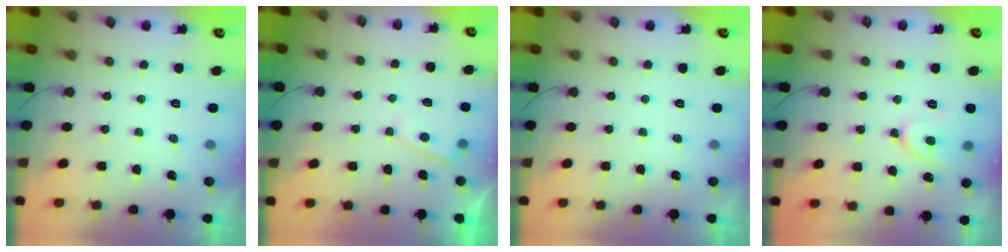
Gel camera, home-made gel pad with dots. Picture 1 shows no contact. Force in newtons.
{"total": 2.1, "press": 2.1, "slide": 0.3}
{"total": 0.0}
{"total": 8.5, "press": 8.5, "slide": 0.8}